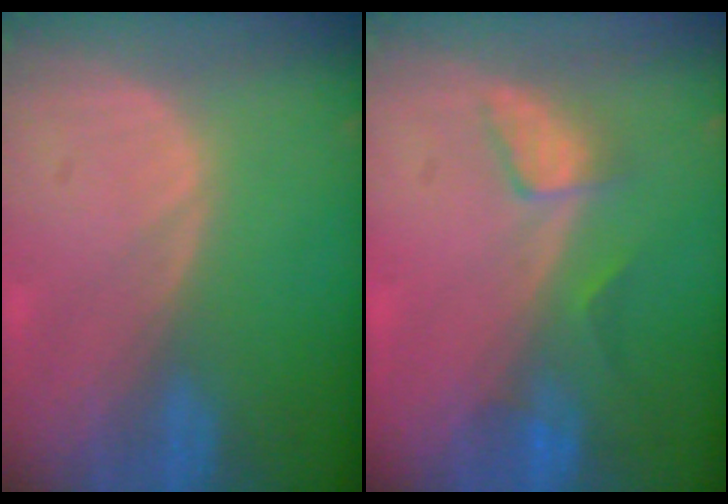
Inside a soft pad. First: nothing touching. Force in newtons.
{"total": 3.2, "press": 3.1, "slide": 0.3}